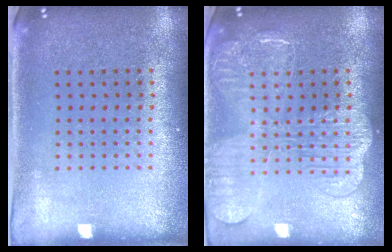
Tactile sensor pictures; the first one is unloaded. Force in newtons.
{"total": 3.9, "press": 3.9, "slide": 0.6}